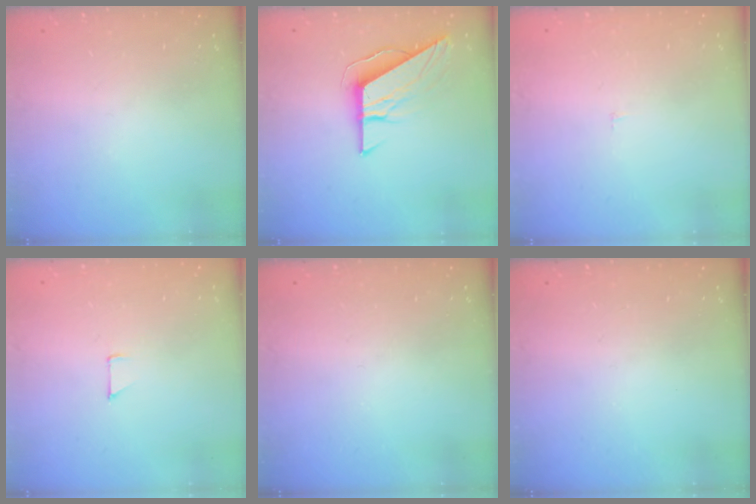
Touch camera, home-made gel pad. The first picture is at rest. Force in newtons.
{"total": 8.8, "press": 8.8, "slide": 0.4}
{"total": 1.6, "press": 1.6, "slide": 0.1}
{"total": 3.4, "press": 3.4, "slide": 0.3}
{"total": 0.0}
{"total": 0.0}